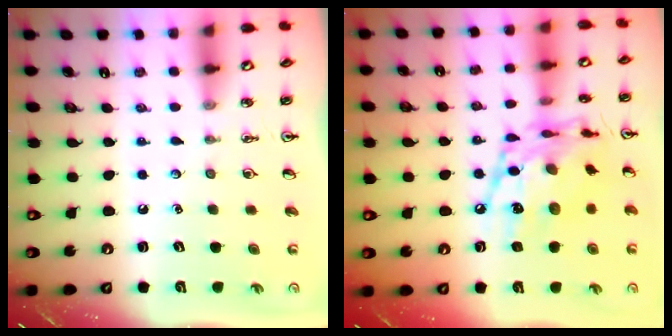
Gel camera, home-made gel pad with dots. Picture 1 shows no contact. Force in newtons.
{"total": 17.6, "press": 17.5, "slide": 1.4}